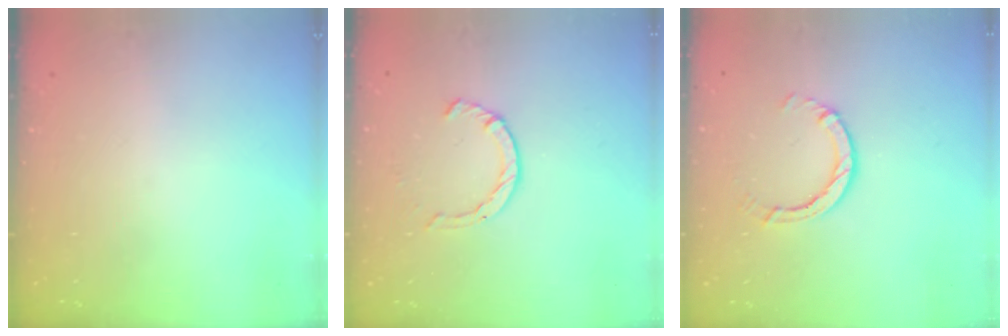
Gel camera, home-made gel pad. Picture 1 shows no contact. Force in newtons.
{"total": 2.4, "press": 2.4, "slide": 0.2}
{"total": 3.1, "press": 3.0, "slide": 0.5}